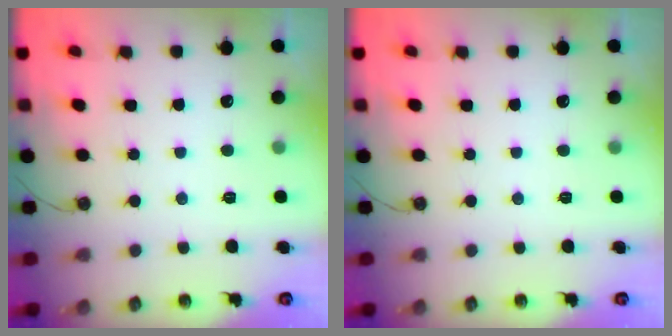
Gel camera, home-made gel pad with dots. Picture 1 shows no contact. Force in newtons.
{"total": 0.0}